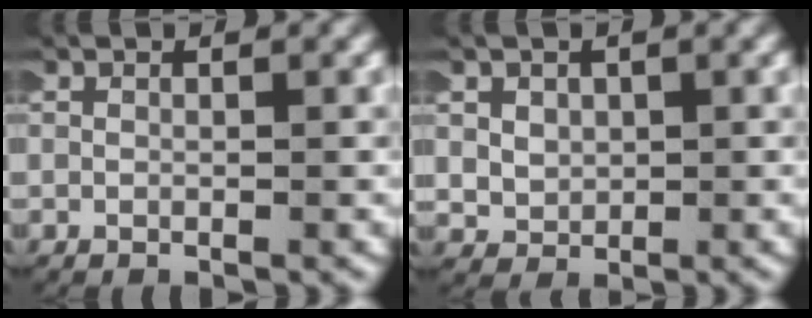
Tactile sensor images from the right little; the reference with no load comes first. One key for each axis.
{"total": 2.1, "fx": 0.5, "fy": 2.0, "fz": 0.7, "tx": -0.031, "ty": -0.006, "tz": 0.016}